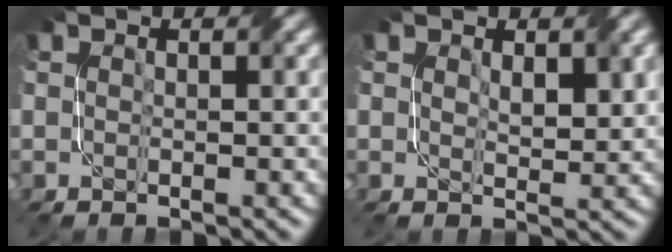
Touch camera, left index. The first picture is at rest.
{"total": 2.4, "force": [0.8, 1.1, 1.9], "torque": [-0.033, -0.005, 0.021]}